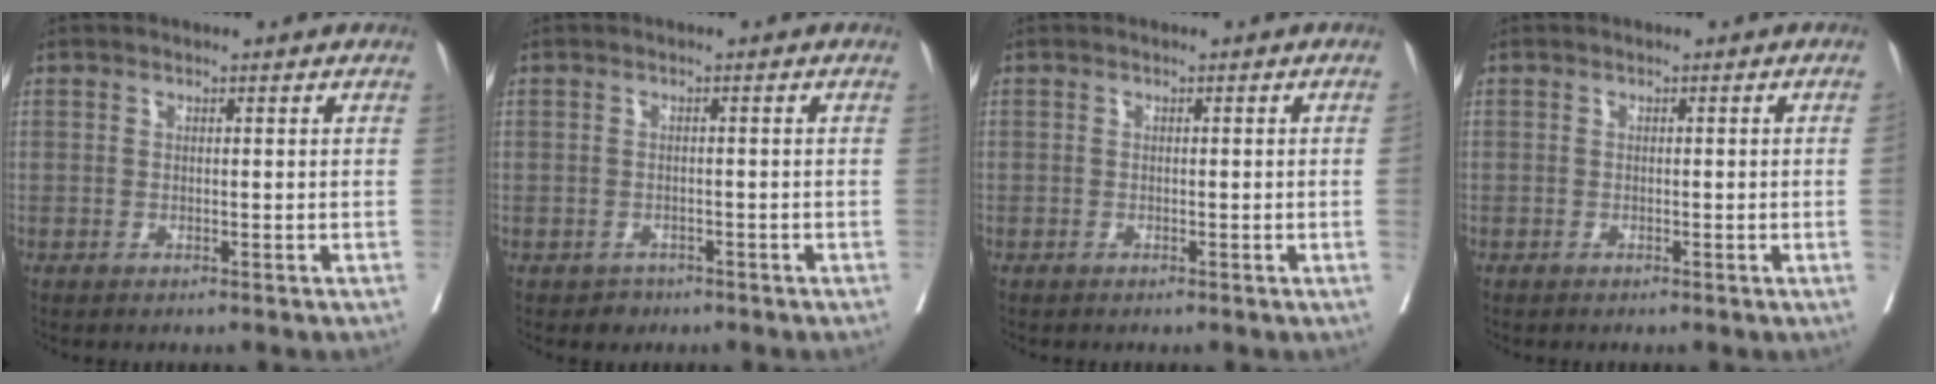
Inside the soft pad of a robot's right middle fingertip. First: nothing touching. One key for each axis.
{"total": 1.6, "fx": -1.1, "fy": 1.2, "fz": 0.0, "tx": -0.003, "ty": 0.004, "tz": -0.017}
{"total": 0.8, "fx": -0.1, "fy": -0.3, "fz": 0.7, "tx": -0.001, "ty": 0.002, "tz": -0.001}
{"total": 1.0, "fx": -0.2, "fy": -0.4, "fz": 0.9, "tx": -0.005, "ty": 0.001, "tz": -0.002}